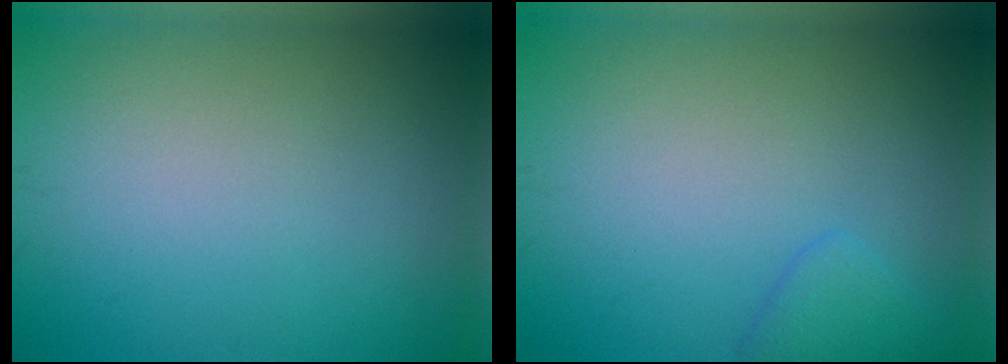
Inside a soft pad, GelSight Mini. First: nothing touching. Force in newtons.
{"total": 1.5, "press": 1.5, "slide": 0.1}